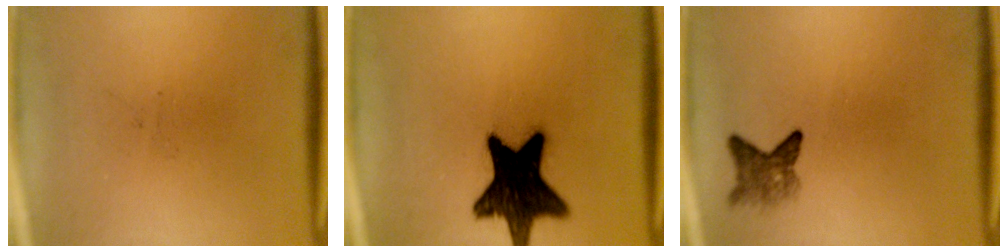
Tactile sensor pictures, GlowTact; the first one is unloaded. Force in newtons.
{"total": 16.4}
{"total": 2.8}